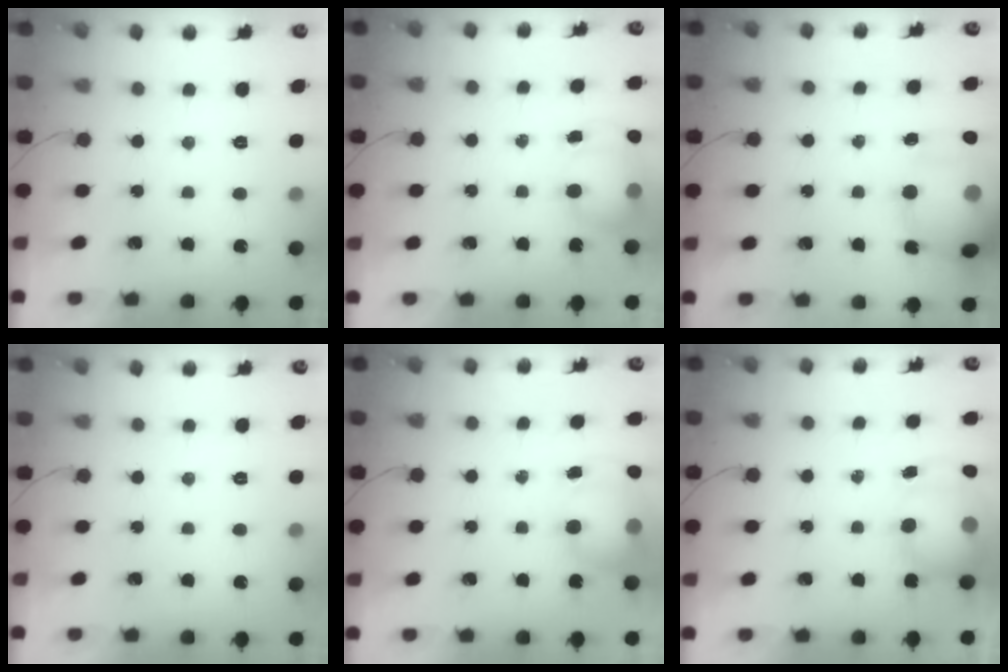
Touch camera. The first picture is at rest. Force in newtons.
{"total": 7.4, "press": 7.2, "slide": 1.3}
{"total": 17.3, "press": 17.1, "slide": 2.4}
{"total": 0.0}
{"total": 11.1, "press": 8.8, "slide": 6.8}
{"total": 11.6, "press": 8.7, "slide": 7.6}